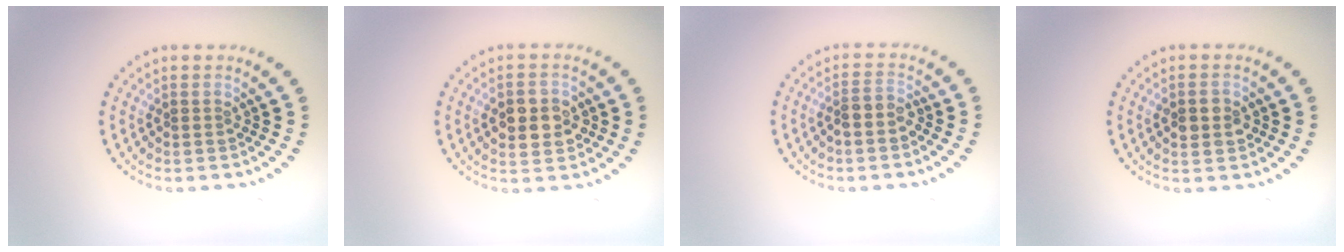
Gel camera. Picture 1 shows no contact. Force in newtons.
{"total": 3.8, "press": 3.8, "slide": 0.3}
{"total": 2.0, "press": 1.7, "slide": 1.0}
{"total": 2.8, "press": 2.8, "slide": 0.1}